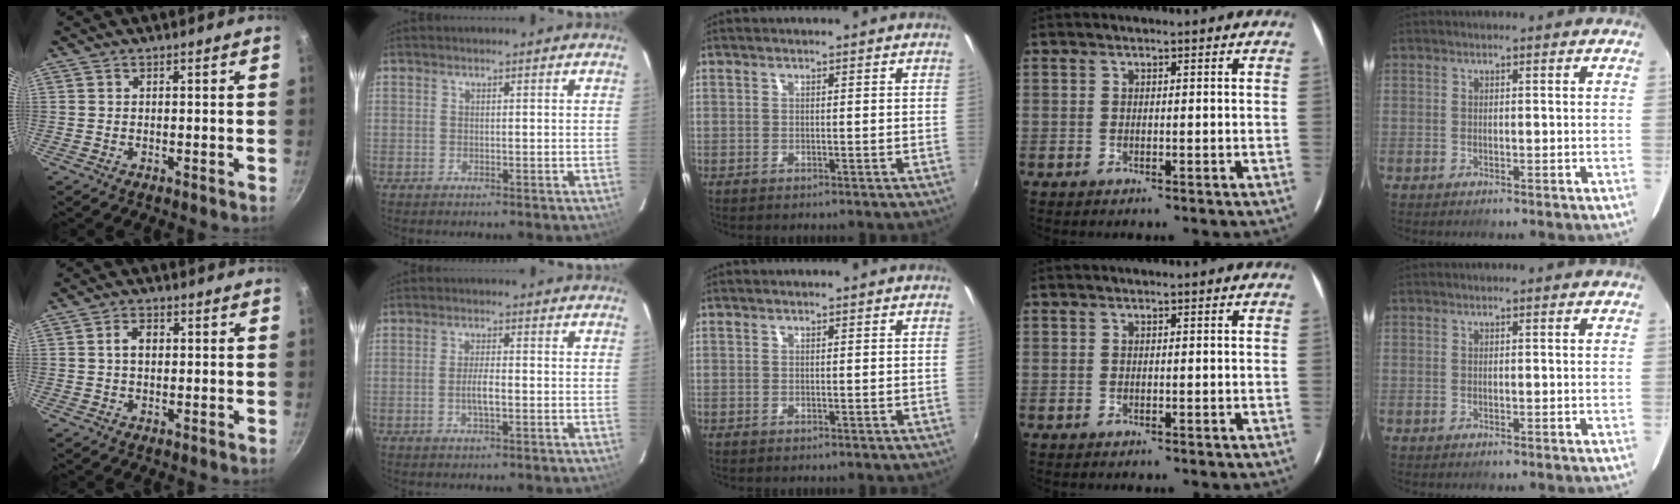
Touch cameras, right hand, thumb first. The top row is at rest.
{"thumb": {"total": 3.3, "force": [0.4, 2.3, 2.3], "torque": [-0.029, 0.009, 0.005]}, "index": {"total": 3.3, "force": [-0.9, 0.7, 3.1], "torque": [-0.060, -0.002, -0.015]}}